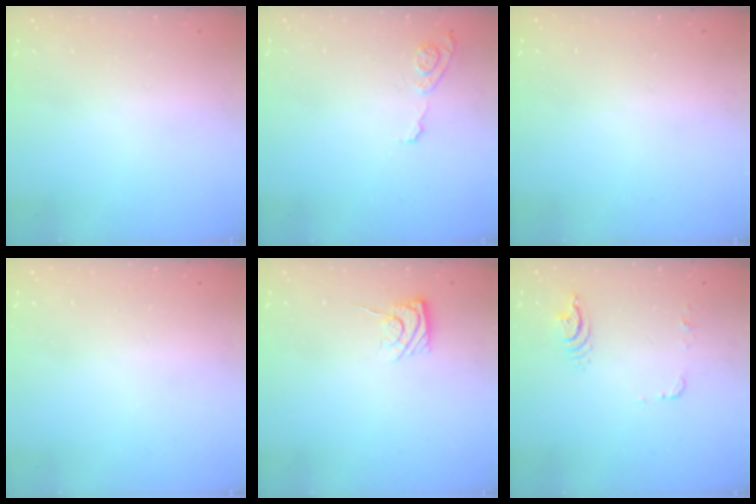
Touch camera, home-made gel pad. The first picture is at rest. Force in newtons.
{"total": 7.6, "press": 7.5, "slide": 0.8}
{"total": 0.0}
{"total": 0.0}
{"total": 6.1, "press": 5.9, "slide": 1.6}
{"total": 6.7, "press": 6.7, "slide": 0.5}